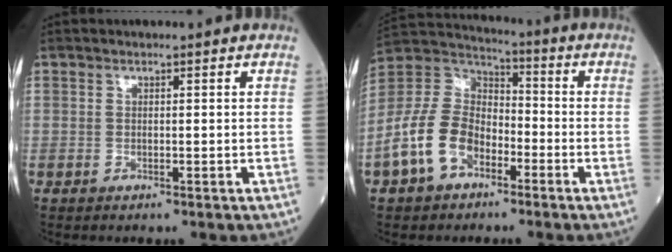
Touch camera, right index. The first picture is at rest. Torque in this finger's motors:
{"motor_torque": [0.97, -0.76, 0.40, 0.08]}